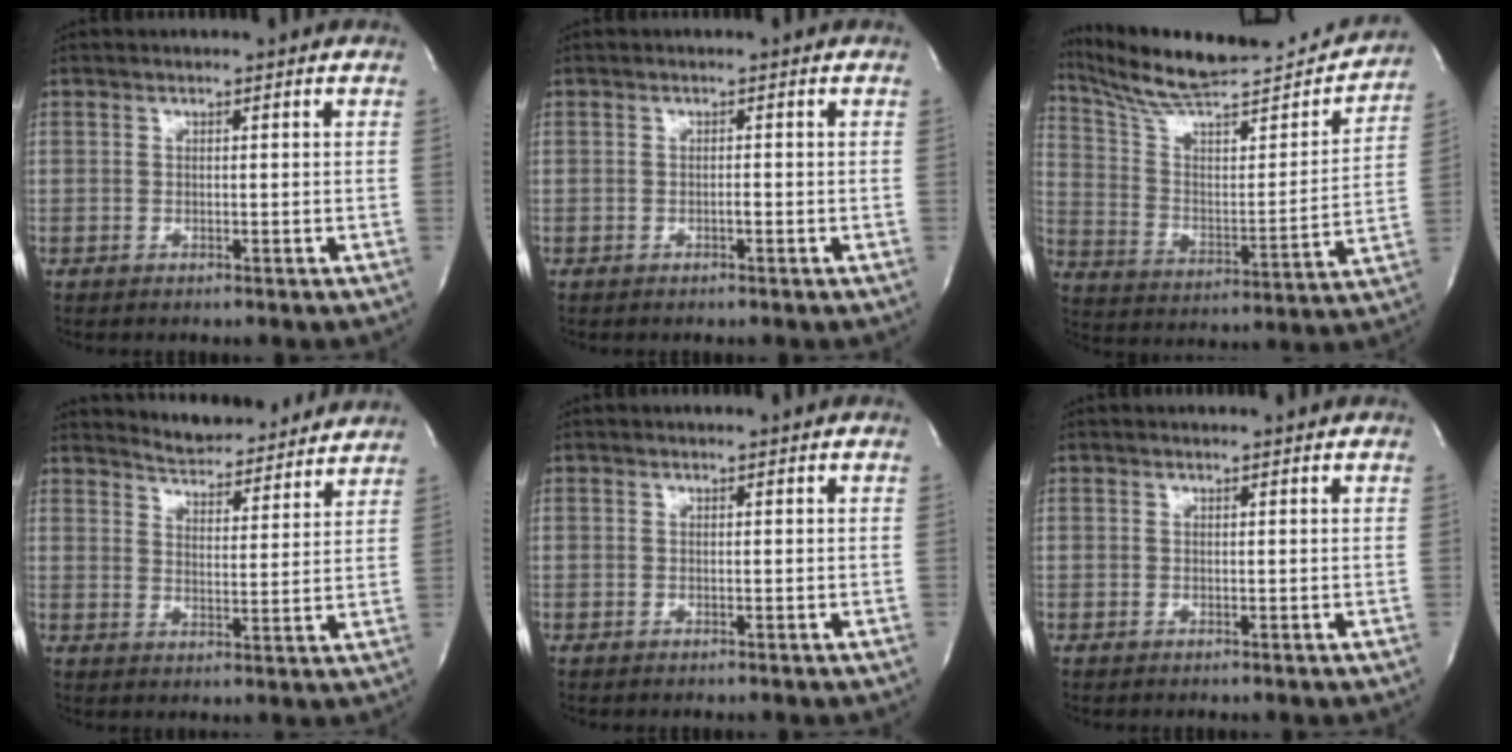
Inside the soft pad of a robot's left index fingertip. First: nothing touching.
{"total": 1.1, "force": [-1.1, -0.1, 0.2], "torque": [-0.002, -0.005, -0.019]}
{"total": 23.1, "force": [21.4, 2.5, 8.4], "torque": [-0.135, -0.037, 0.317]}
{"total": 10.7, "force": [10.4, 1.7, 2.1], "torque": [-0.029, -0.009, 0.139]}
{"total": 0.0}
{"total": 0.6, "force": [0.5, -0.2, 0.2], "torque": [-0.005, 0.001, 0.005]}